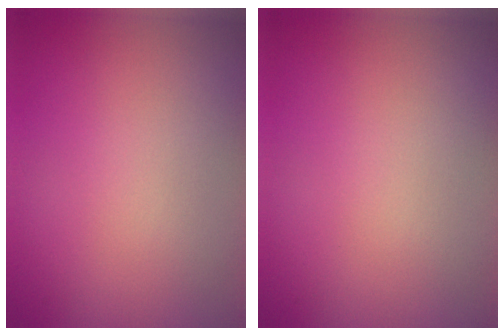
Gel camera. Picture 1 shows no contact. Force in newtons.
{"total": 0.0}